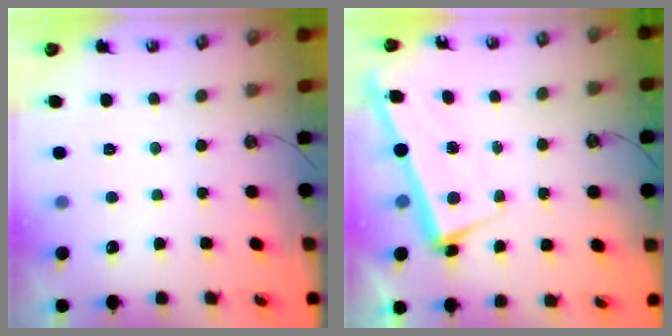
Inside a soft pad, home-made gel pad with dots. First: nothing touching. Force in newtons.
{"total": 2.3, "press": 2.2, "slide": 0.8}